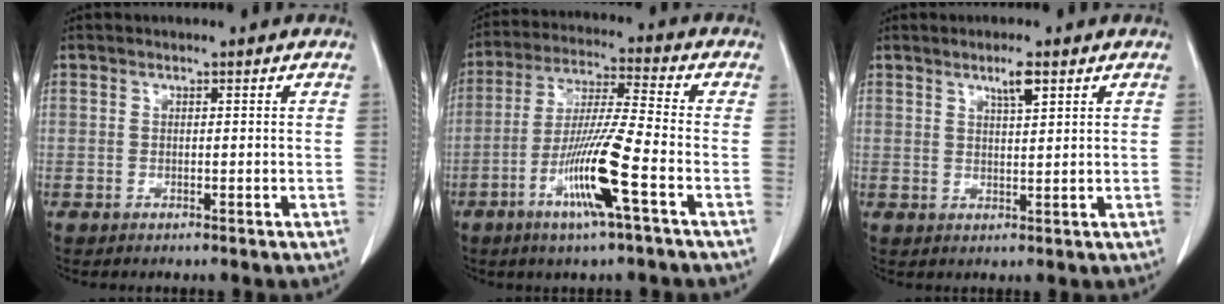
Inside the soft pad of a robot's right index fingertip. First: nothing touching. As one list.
[{"total": 12.1, "force": [-5.0, -0.5, 11.0], "torque": [-0.217, -0.014, -0.098]}, {"total": 2.9, "force": [1.8, 0.3, 2.3], "torque": [-0.044, -0.001, 0.032]}]